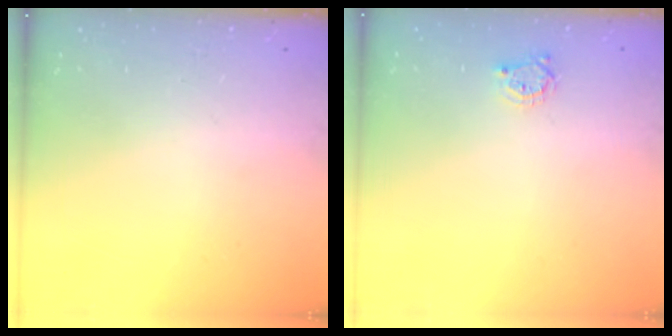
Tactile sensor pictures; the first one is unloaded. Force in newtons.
{"total": 3.9, "press": 3.8, "slide": 0.5}